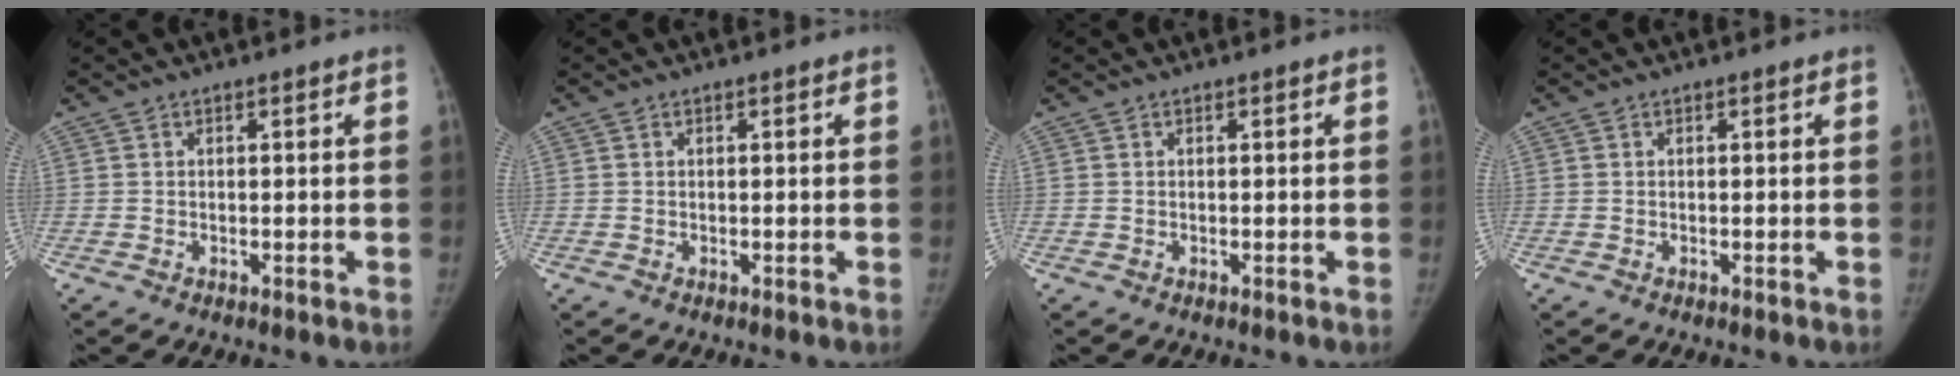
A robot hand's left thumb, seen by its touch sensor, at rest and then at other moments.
{"total": 0.0}
{"total": 0.0}
{"total": 0.0}